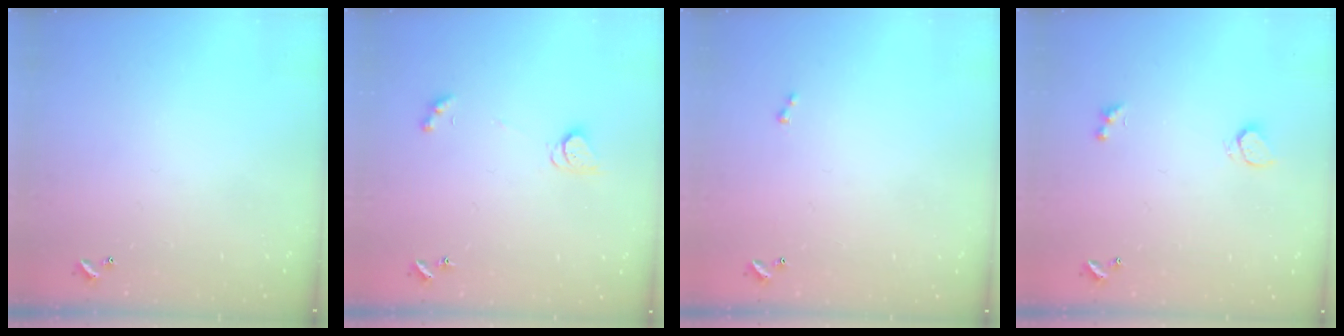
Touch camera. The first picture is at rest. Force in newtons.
{"total": 2.5, "press": 2.5, "slide": 0.4}
{"total": 0.7, "press": 0.6, "slide": 0.4}
{"total": 2.4, "press": 1.9, "slide": 1.4}